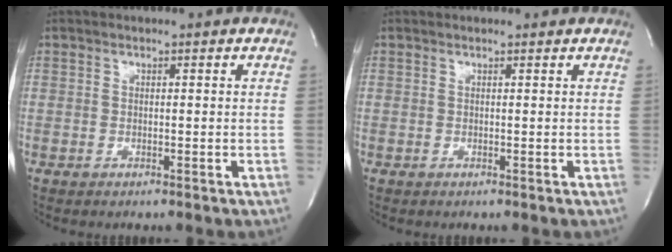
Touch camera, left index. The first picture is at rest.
{"total": 0.0}